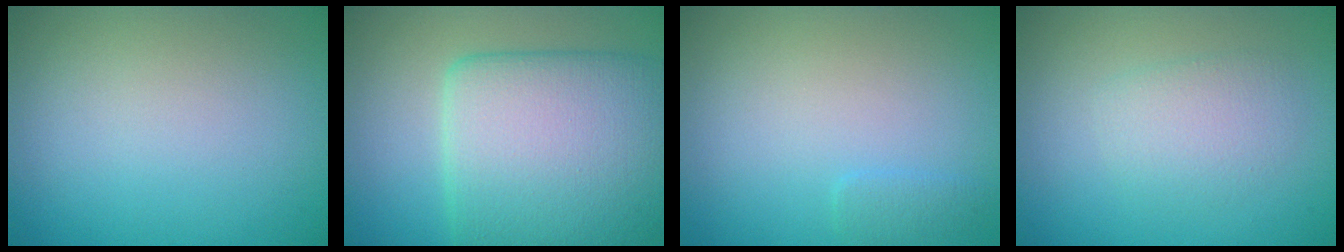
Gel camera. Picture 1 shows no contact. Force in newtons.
{"total": 10.0, "press": 10.0, "slide": 0.3}
{"total": 0.9, "press": 0.9, "slide": 0.1}
{"total": 2.3, "press": 2.3, "slide": 0.1}